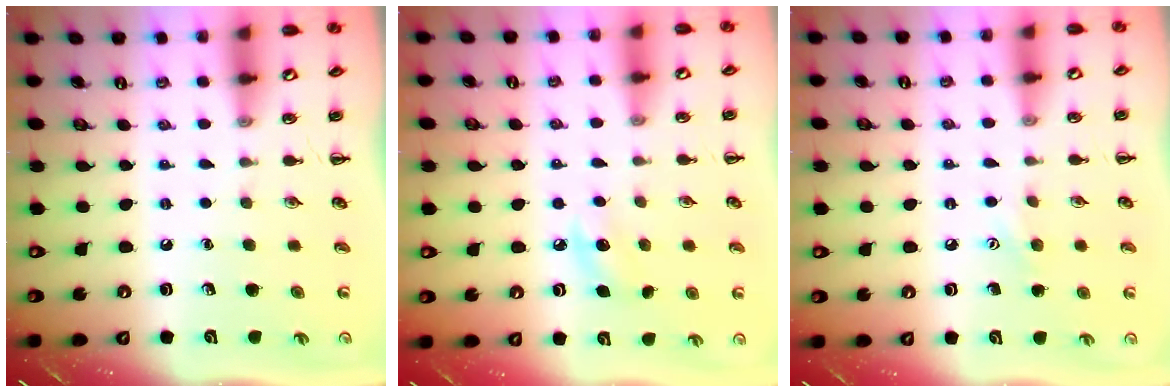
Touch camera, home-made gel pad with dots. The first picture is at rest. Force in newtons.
{"total": 7.4, "press": 7.2, "slide": 1.8}
{"total": 5.8, "press": 5.6, "slide": 1.5}